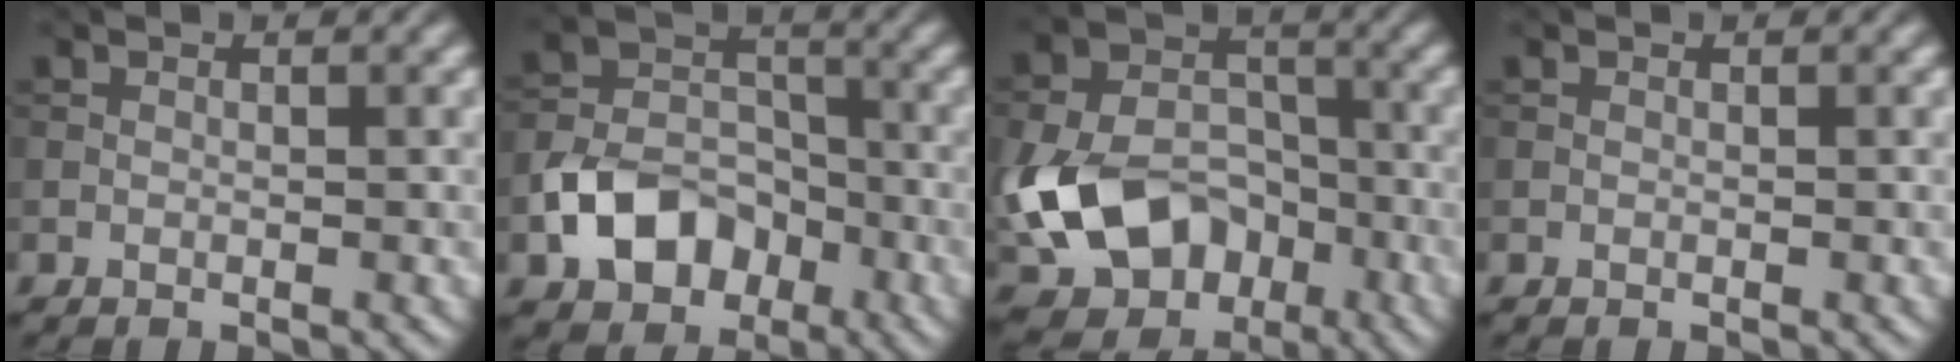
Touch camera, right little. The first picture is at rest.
{"total": 6.5, "force": [-2.9, 4.6, 3.5], "torque": [-0.060, -0.002, -0.058]}
{"total": 11.3, "force": [-3.5, 8.1, 7.0], "torque": [-0.143, -0.017, -0.070]}
{"total": 0.0}